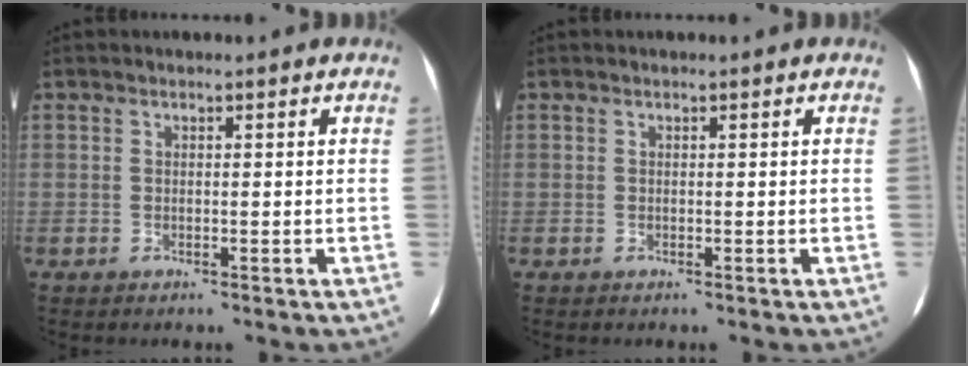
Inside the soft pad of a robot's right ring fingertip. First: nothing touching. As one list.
[{"total": 0.0}]